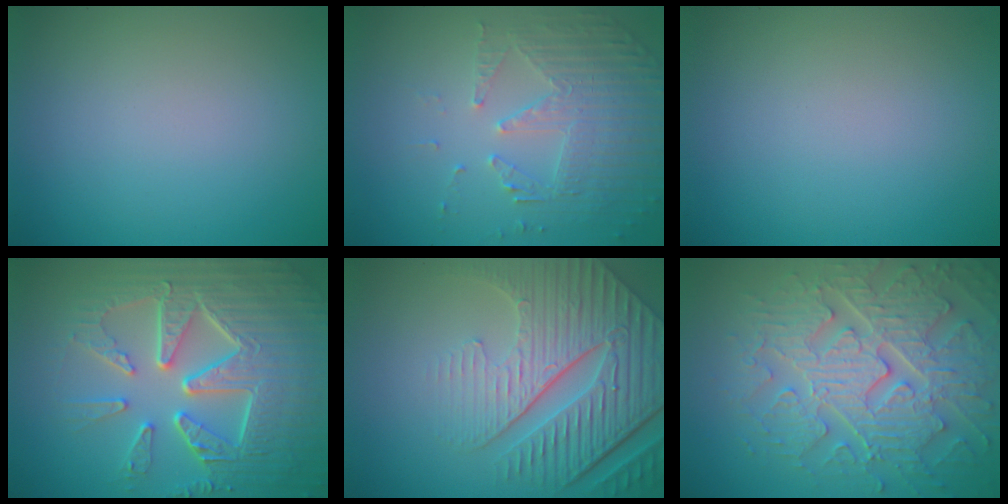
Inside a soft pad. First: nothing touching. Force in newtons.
{"total": 5.3, "press": 3.7, "slide": 3.8}
{"total": 0.0}
{"total": 9.8, "press": 6.6, "slide": 7.3}
{"total": 9.1, "press": 6.3, "slide": 6.6}
{"total": 8.3, "press": 6.5, "slide": 5.1}